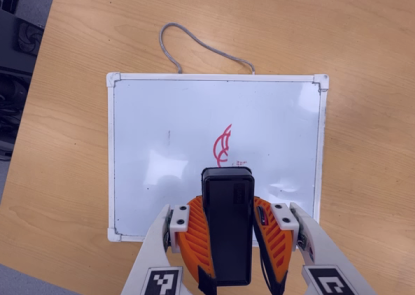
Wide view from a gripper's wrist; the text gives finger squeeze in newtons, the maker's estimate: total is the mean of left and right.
{"total": 8.9, "left": 7.6, "right": 10.3}